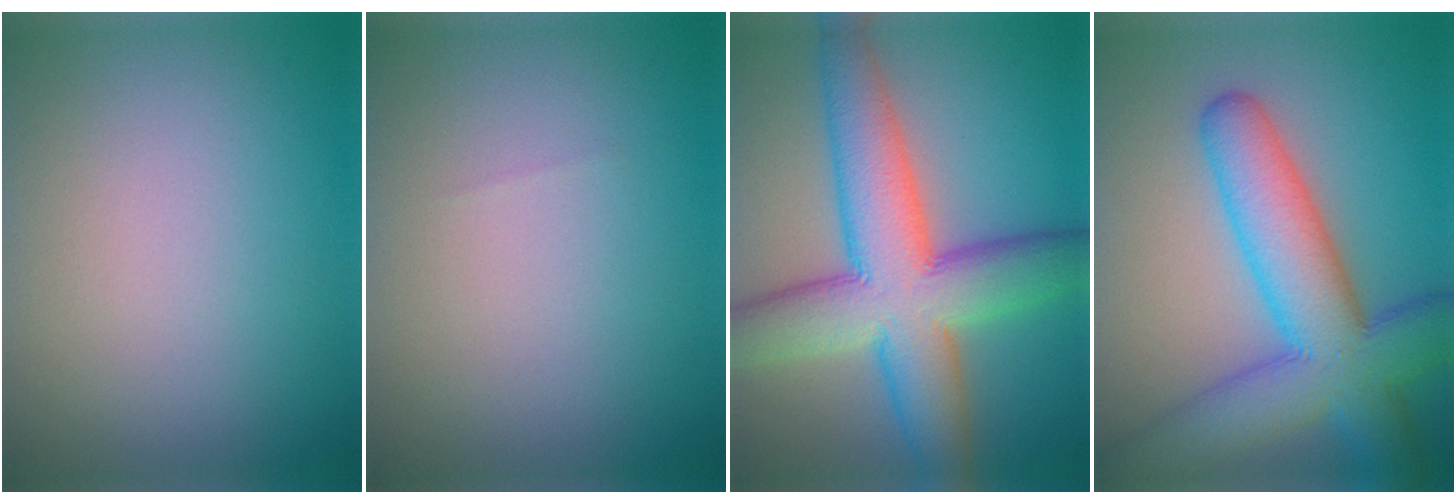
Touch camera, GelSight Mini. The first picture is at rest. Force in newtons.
{"total": 0.0}
{"total": 11.2, "press": 11.2, "slide": 0.7}
{"total": 10.1, "press": 10.0, "slide": 0.5}